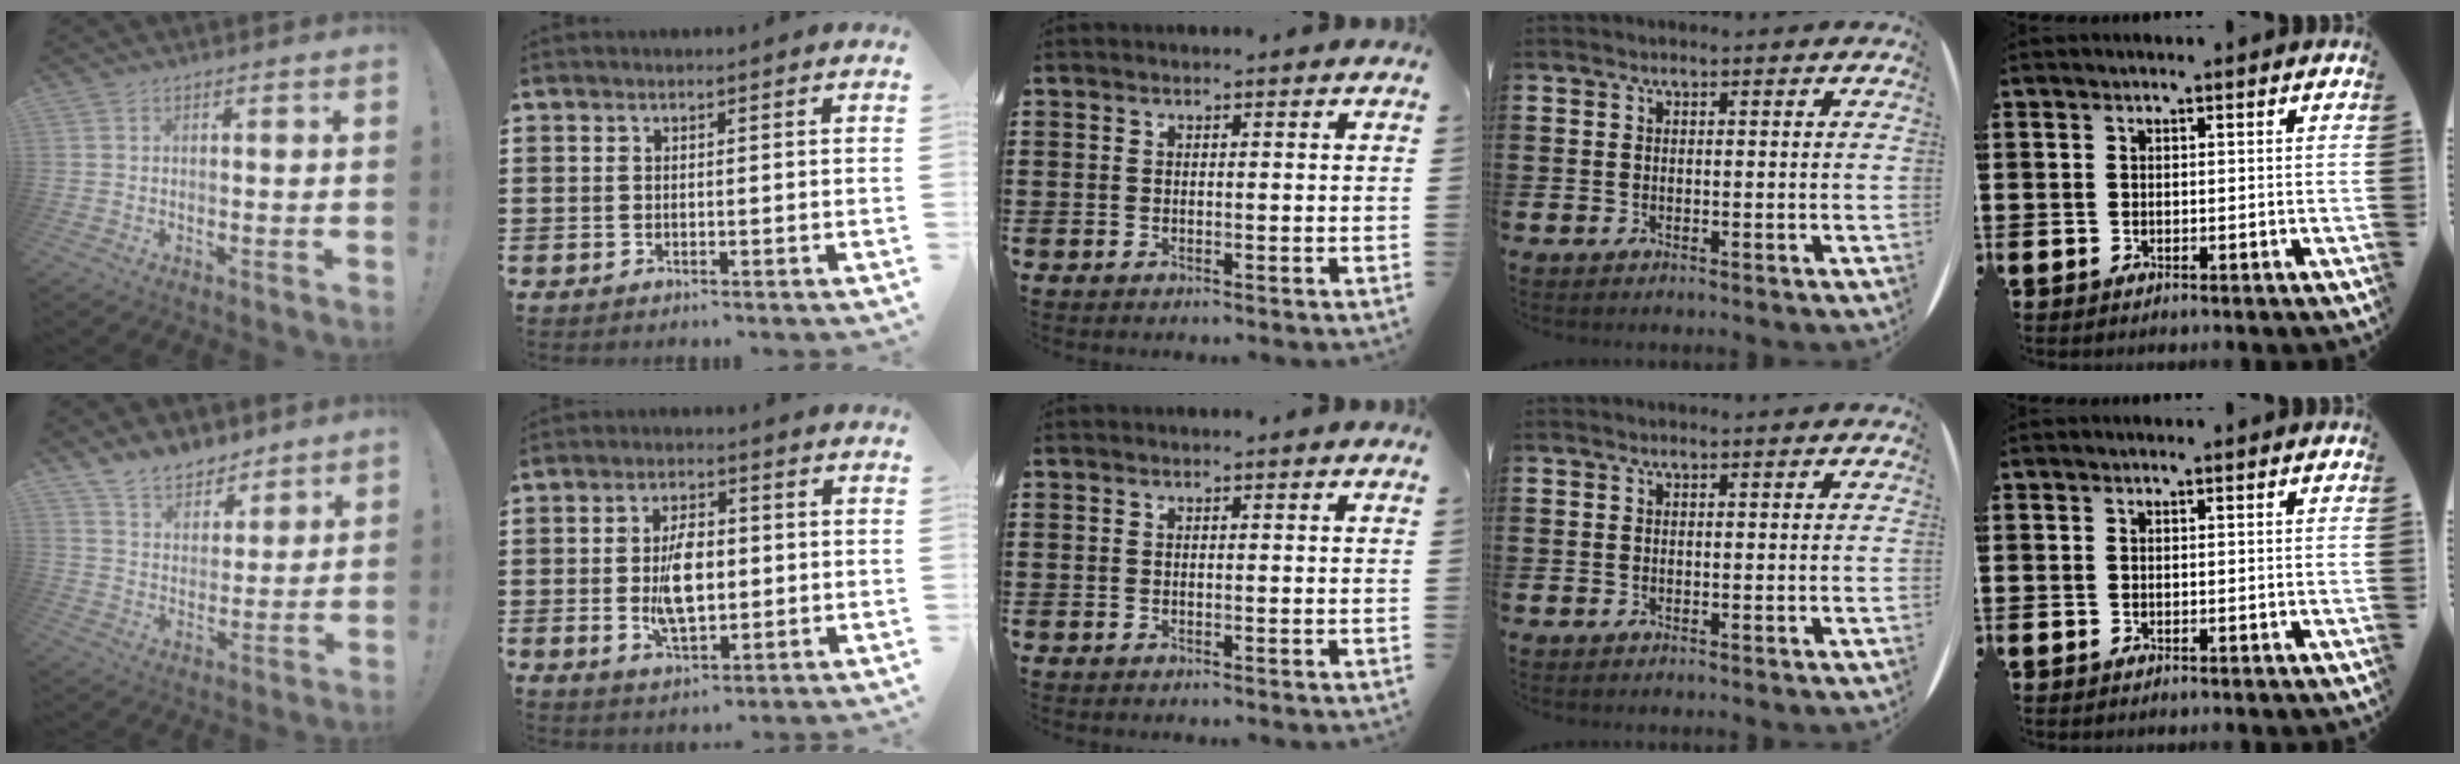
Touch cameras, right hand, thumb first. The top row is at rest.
{"thumb": {"total": 10.1, "force": [8.4, 5.1, 2.2], "torque": [-0.044, -0.062, 0.165]}, "index": {"total": 7.5, "force": [-0.2, 3.8, 6.5], "torque": [-0.132, -0.001, -0.009]}}